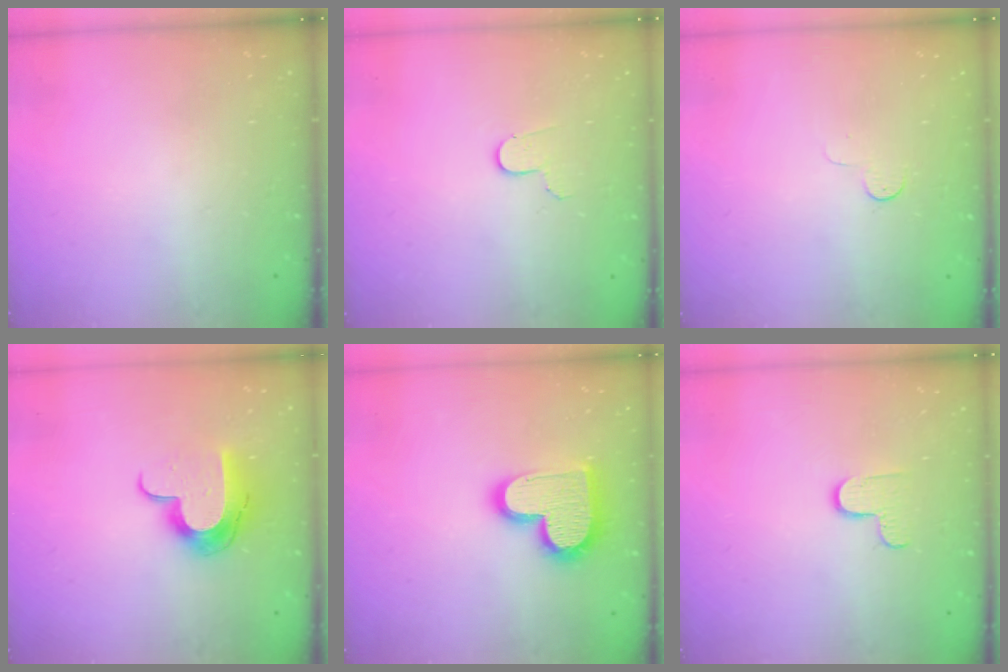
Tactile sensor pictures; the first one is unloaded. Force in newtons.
{"total": 3.8, "press": 3.8, "slide": 0.3}
{"total": 3.4, "press": 3.4, "slide": 0.4}
{"total": 12.0, "press": 12.0, "slide": 1.0}
{"total": 17.6, "press": 17.5, "slide": 1.2}
{"total": 4.8, "press": 4.8, "slide": 0.4}